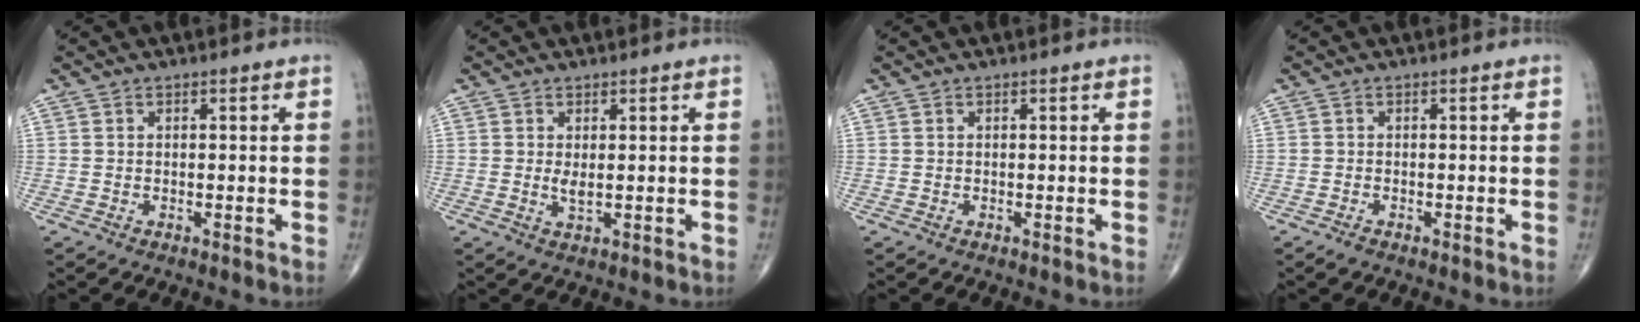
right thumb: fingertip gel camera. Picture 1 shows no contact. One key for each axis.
{"total": 1.6, "fx": 0.3, "fy": 0.5, "fz": 1.5, "tx": -0.029, "ty": -0.006, "tz": 0.009}
{"total": 0.0}
{"total": 0.9, "fx": -0.7, "fy": 0.3, "fz": 0.4, "tx": -0.011, "ty": 0.000, "tz": -0.014}